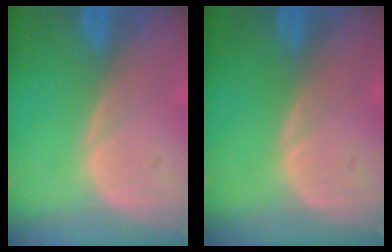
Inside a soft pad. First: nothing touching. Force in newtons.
{"total": 0.0}